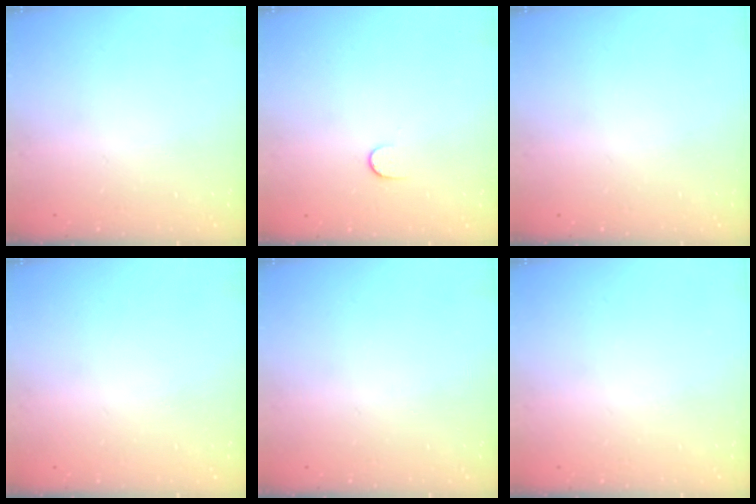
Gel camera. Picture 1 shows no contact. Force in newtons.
{"total": 5.7, "press": 5.6, "slide": 0.6}
{"total": 0.0}
{"total": 0.0}
{"total": 0.0}
{"total": 0.0}